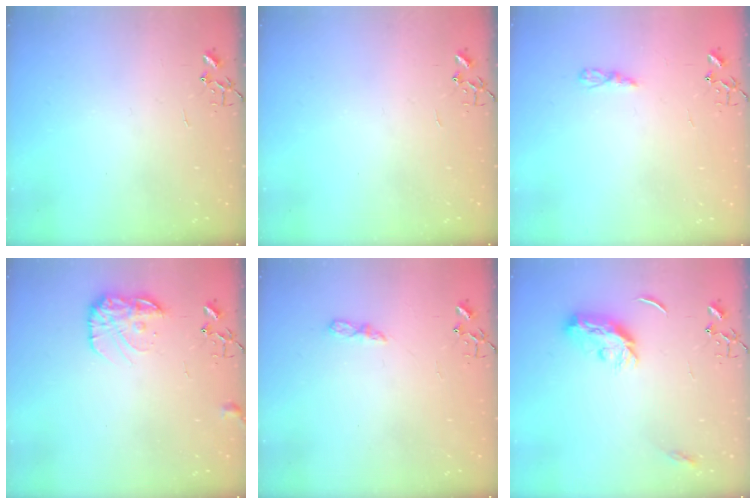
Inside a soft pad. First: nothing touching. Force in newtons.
{"total": 0.0}
{"total": 3.5, "press": 3.5, "slide": 0.4}
{"total": 11.9, "press": 11.9, "slide": 0.4}
{"total": 4.6, "press": 4.6, "slide": 0.6}
{"total": 9.9, "press": 9.9, "slide": 0.3}